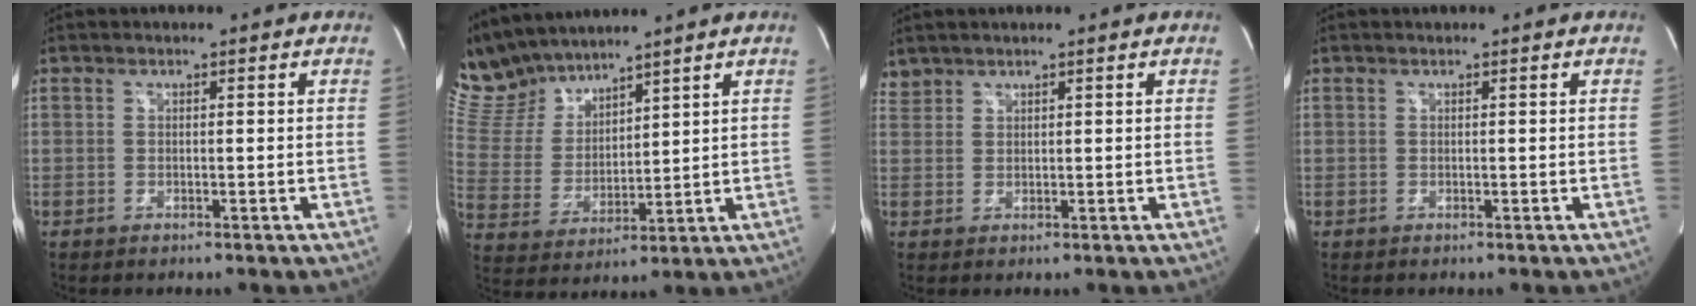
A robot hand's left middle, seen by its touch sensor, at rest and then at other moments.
{"total": 10.7, "force": [10.2, 2.4, 2.2], "torque": [-0.070, 0.015, 0.222]}
{"total": 1.7, "force": [1.7, 0.4, -0.2], "torque": [0.001, 0.011, 0.037]}
{"total": 0.0}